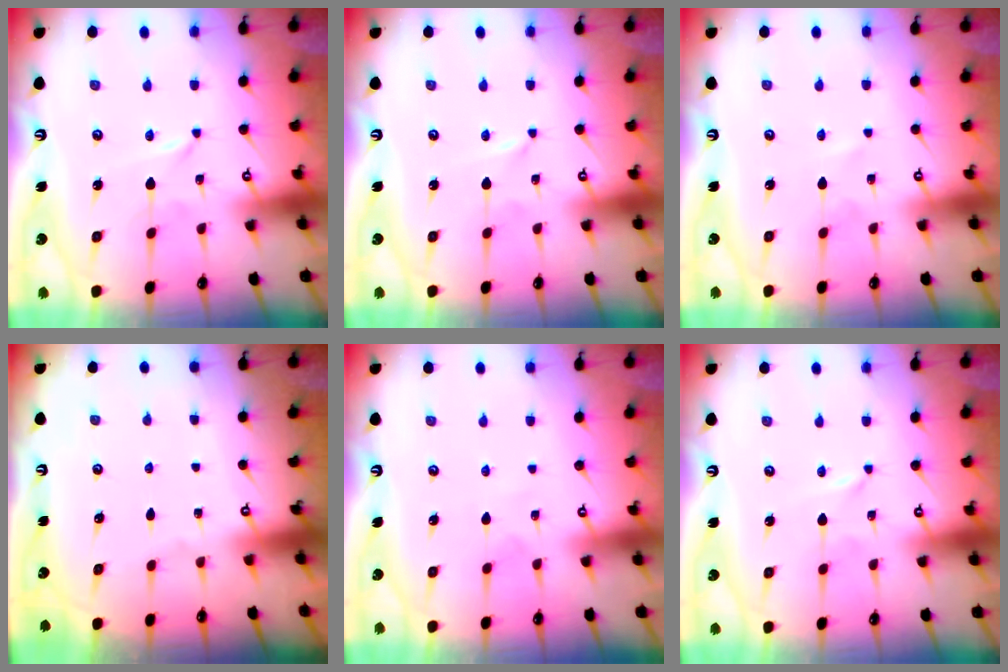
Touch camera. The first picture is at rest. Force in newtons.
{"total": 0.0}
{"total": 0.0}
{"total": 0.0}
{"total": 2.2, "press": 2.2, "slide": 0.2}
{"total": 0.0}